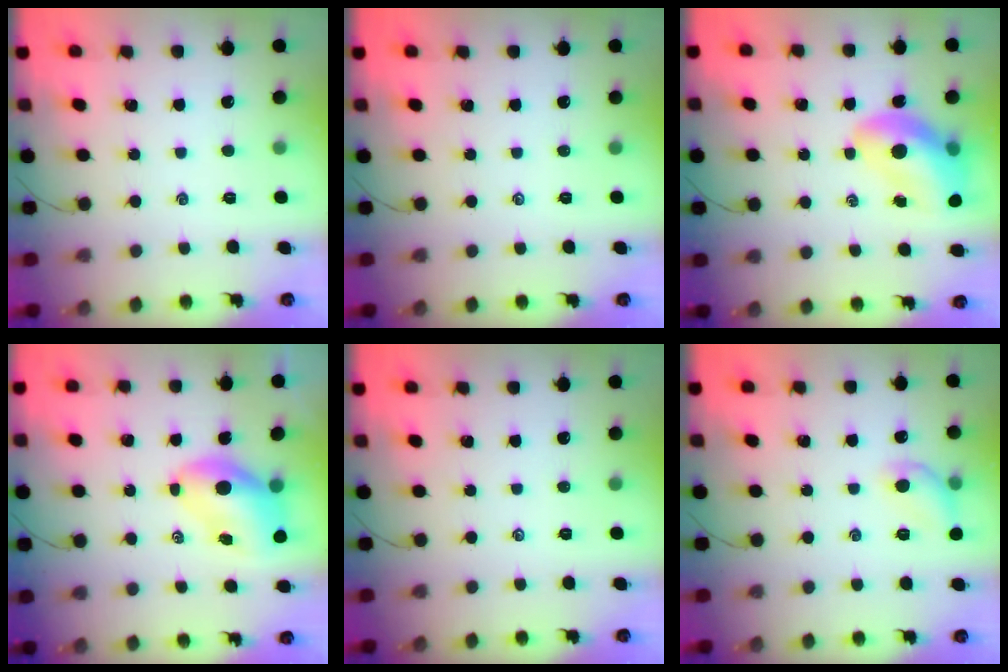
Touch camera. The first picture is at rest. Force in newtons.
{"total": 0.0}
{"total": 14.5, "press": 13.9, "slide": 4.2}
{"total": 7.5, "press": 7.2, "slide": 2.1}
{"total": 0.0}
{"total": 8.2, "press": 8.2, "slide": 0.8}